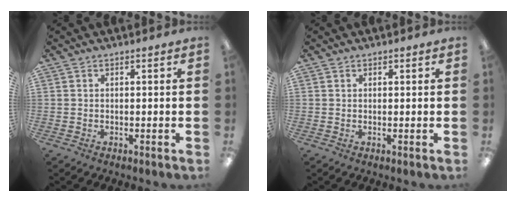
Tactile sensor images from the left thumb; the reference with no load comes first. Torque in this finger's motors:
{"motor_torque": [0.02, 0.04, -0.03, -0.21, -0.01]}